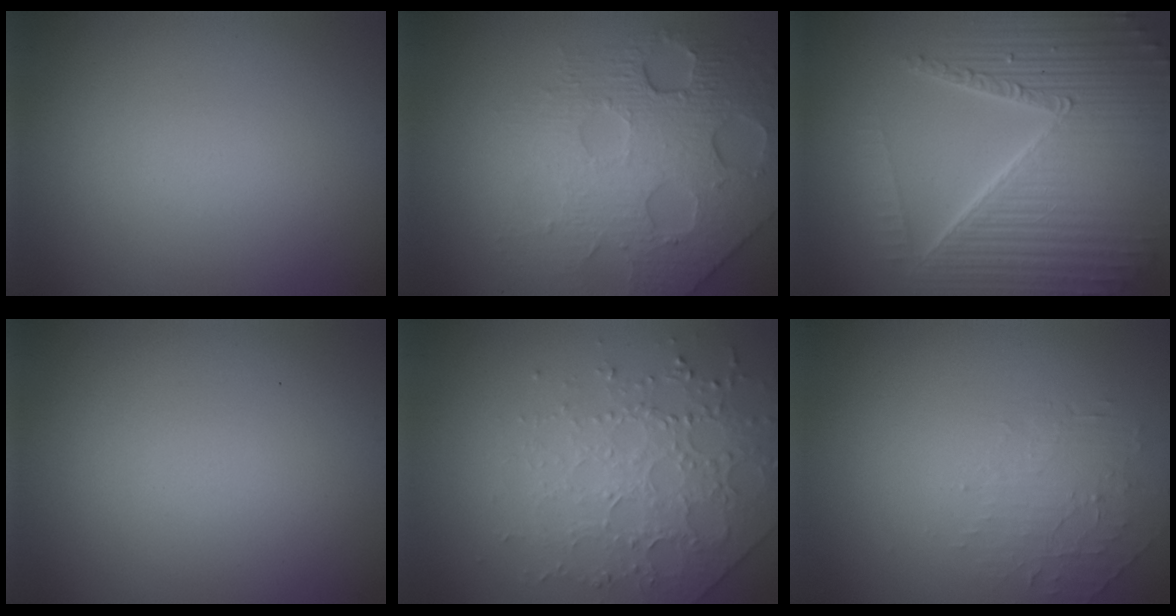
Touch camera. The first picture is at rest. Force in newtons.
{"total": 8.1, "press": 5.4, "slide": 6.1}
{"total": 10.0, "press": 6.4, "slide": 7.8}
{"total": 0.0}
{"total": 3.7, "press": 3.5, "slide": 1.1}
{"total": 1.8, "press": 0.5, "slide": 1.7}